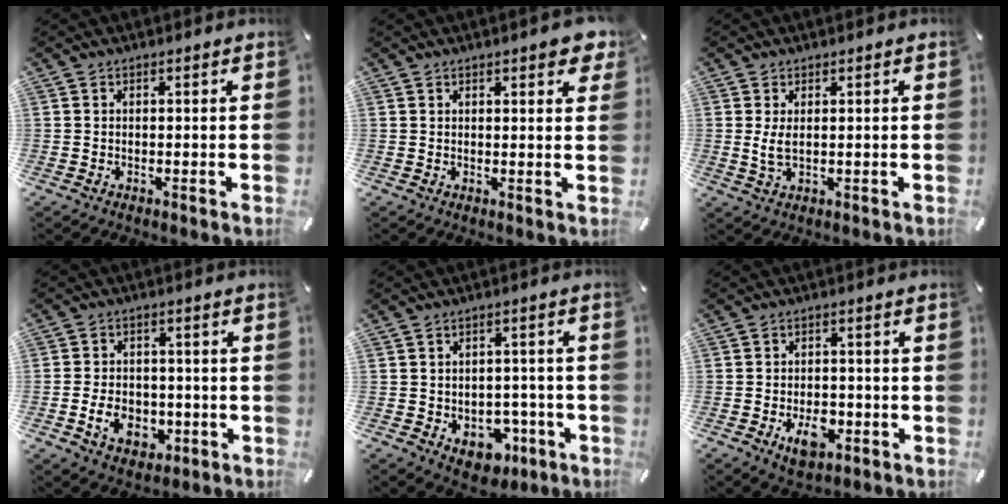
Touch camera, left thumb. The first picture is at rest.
{"total": 3.3, "force": [2.4, 1.1, 2.0], "torque": [-0.021, -0.014, 0.038]}
{"total": 3.4, "force": [0.7, 1.5, 3.0], "torque": [-0.073, -0.003, 0.009]}
{"total": 8.4, "force": [-2.3, 6.5, 4.8], "torque": [-0.107, 0.009, -0.043]}
{"total": 7.4, "force": [-2.5, 6.0, 3.5], "torque": [-0.035, 0.017, -0.035]}
{"total": 6.9, "force": [-2.4, 4.4, 4.7], "torque": [-0.060, 0.003, -0.043]}